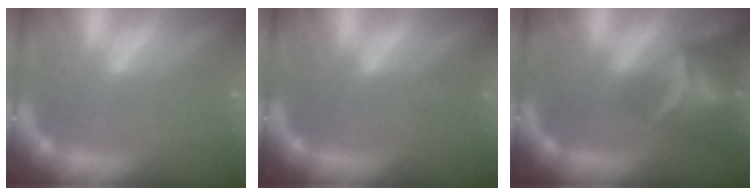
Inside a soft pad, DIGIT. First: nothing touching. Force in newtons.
{"total": 0.9}
{"total": 7.4}